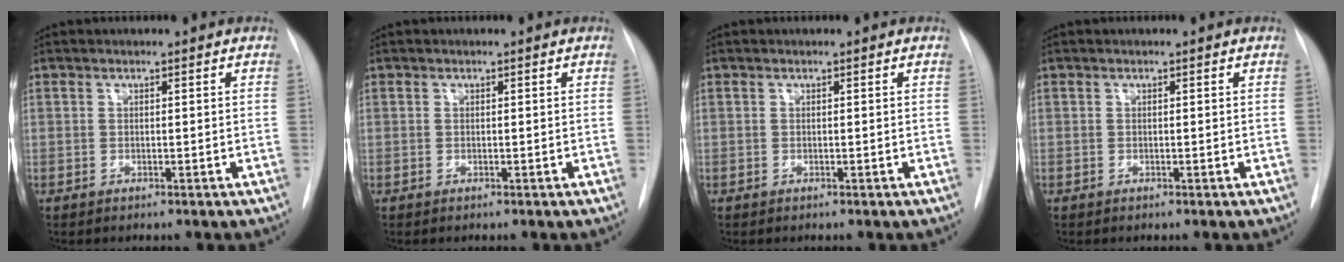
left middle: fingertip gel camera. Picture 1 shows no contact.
{"total": 0.0}
{"total": 0.0}
{"total": 0.0}